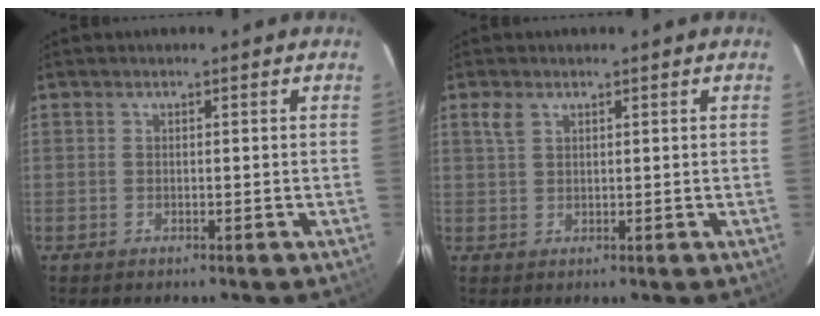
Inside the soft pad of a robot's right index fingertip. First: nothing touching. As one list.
[{"total": 2.3, "force": [1.3, 1.3, 1.3], "torque": [-0.028, 0.005, 0.026]}]